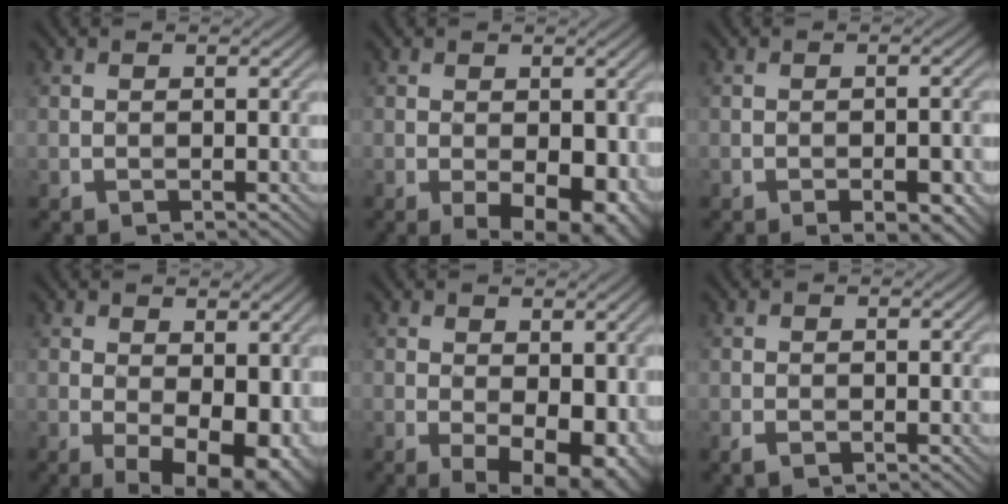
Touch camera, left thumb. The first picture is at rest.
{"total": 7.4, "force": [-2.5, 3.4, 6.1], "torque": [-0.081, -0.015, -0.026]}
{"total": 3.7, "force": [-2.1, 1.0, 2.8], "torque": [-0.045, 0.008, -0.023]}
{"total": 10.5, "force": [-1.5, 5.6, 8.7], "torque": [-0.120, -0.017, -0.007]}
{"total": 8.9, "force": [-1.9, 4.5, 7.5], "torque": [-0.098, -0.013, -0.018]}
{"total": 1.2, "force": [-0.5, 0.7, 0.8], "torque": [-0.022, -0.001, -0.009]}